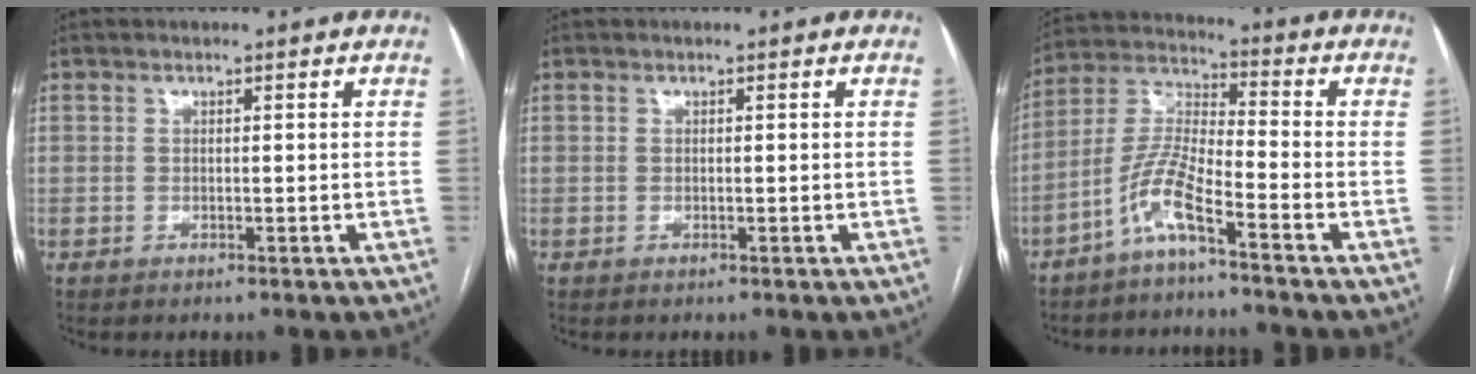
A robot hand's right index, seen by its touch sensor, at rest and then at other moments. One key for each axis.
{"total": 0.0}
{"total": 7.7, "fx": -5.0, "fy": 0.3, "fz": 5.8, "tx": -0.135, "ty": -0.001, "tz": -0.109}